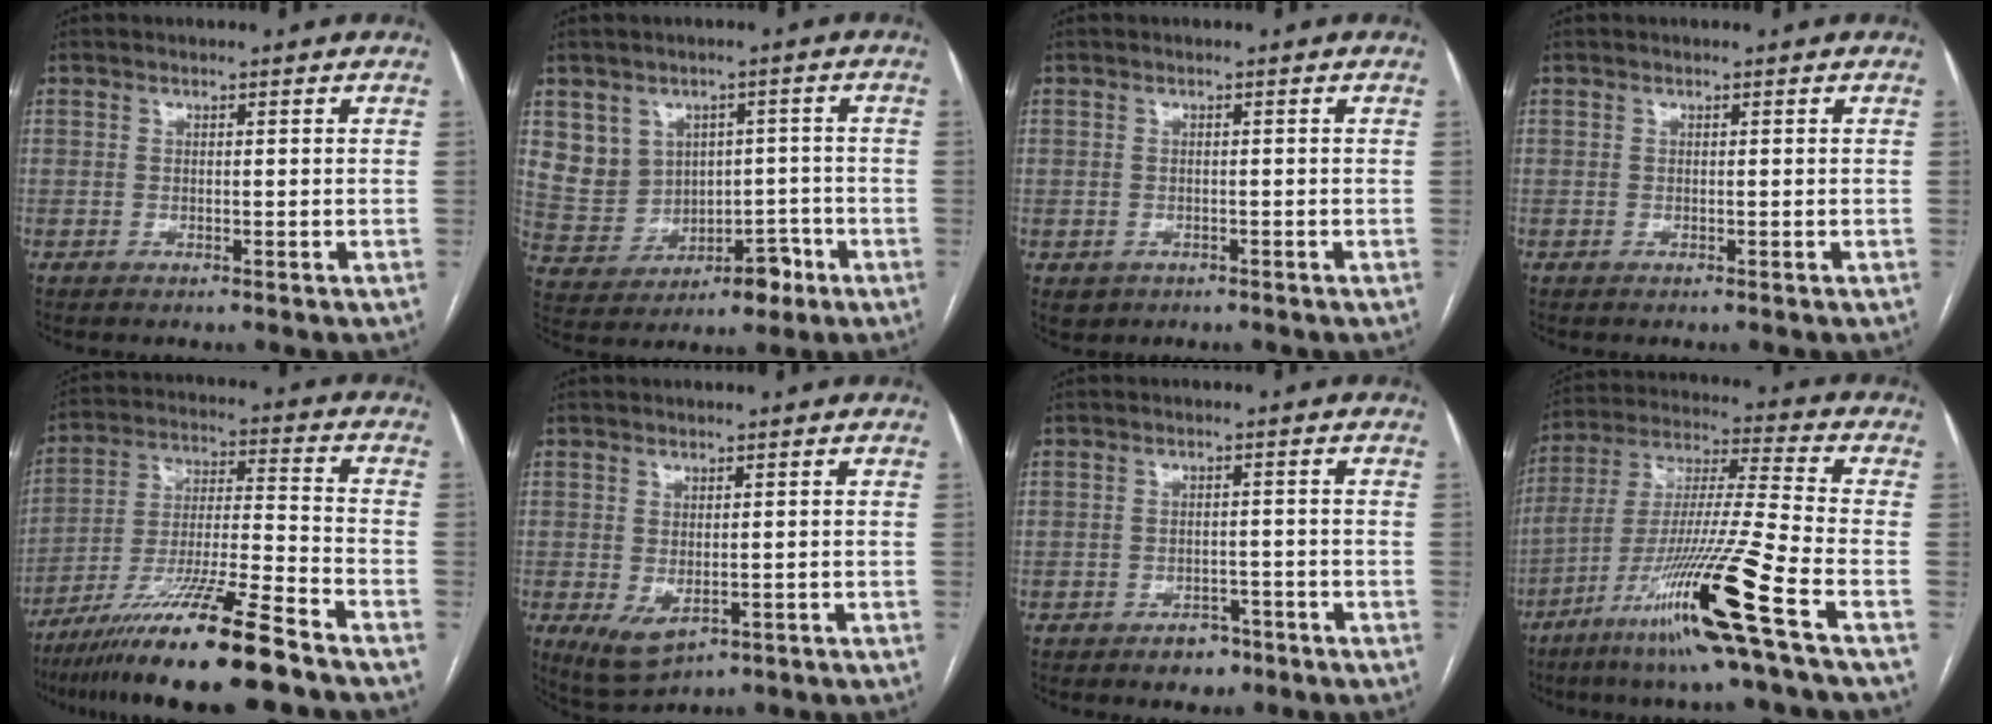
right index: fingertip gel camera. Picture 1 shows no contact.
{"total": 8.3, "force": [0.5, 7.9, 2.2], "torque": [-0.033, 0.044, 0.034]}
{"total": 2.1, "force": [-0.9, 1.8, 0.3], "torque": [-0.002, 0.003, -0.008]}
{"total": 0.0}
{"total": 16.8, "force": [-12.5, -0.6, 11.3], "torque": [-0.218, -0.027, -0.223]}
{"total": 4.3, "force": [-1.1, 2.3, 3.5], "torque": [-0.062, -0.014, -0.001]}
{"total": 3.3, "force": [-2.3, 2.0, 1.3], "torque": [-0.013, 0.006, -0.026]}
{"total": 19.0, "force": [-10.2, -2.1, 15.8], "torque": [-0.331, -0.040, -0.191]}